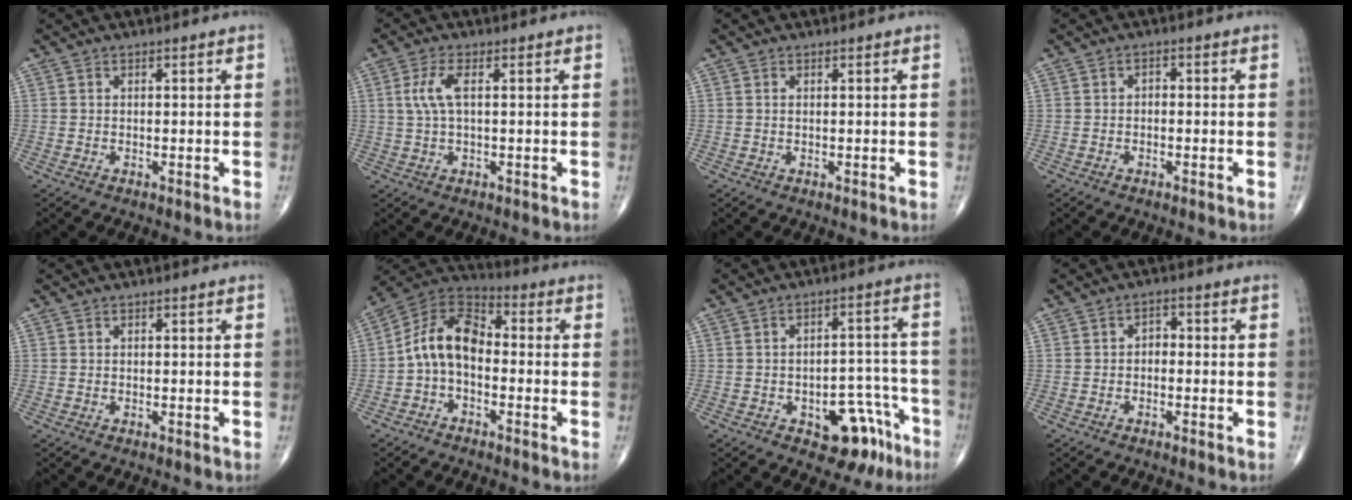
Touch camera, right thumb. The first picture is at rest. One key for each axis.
{"total": 4.5, "fx": 0.8, "fy": 1.5, "fz": 4.2, "tx": -0.110, "ty": 0.011, "tz": 0.017}
{"total": 0.0}
{"total": 1.2, "fx": -0.3, "fy": 0.9, "fz": 0.7, "tx": -0.001, "ty": 0.007, "tz": -0.011}
{"total": 0.0}
{"total": 10.4, "fx": -1.5, "fy": 6.6, "fz": 7.9, "tx": -0.132, "ty": 0.039, "tz": -0.044}
{"total": 10.8, "fx": -5.7, "fy": 6.0, "fz": 7.1, "tx": -0.048, "ty": 0.049, "tz": -0.068}
{"total": 2.2, "fx": -0.6, "fy": 1.6, "fz": 1.4, "tx": -0.007, "ty": 0.014, "tz": -0.021}